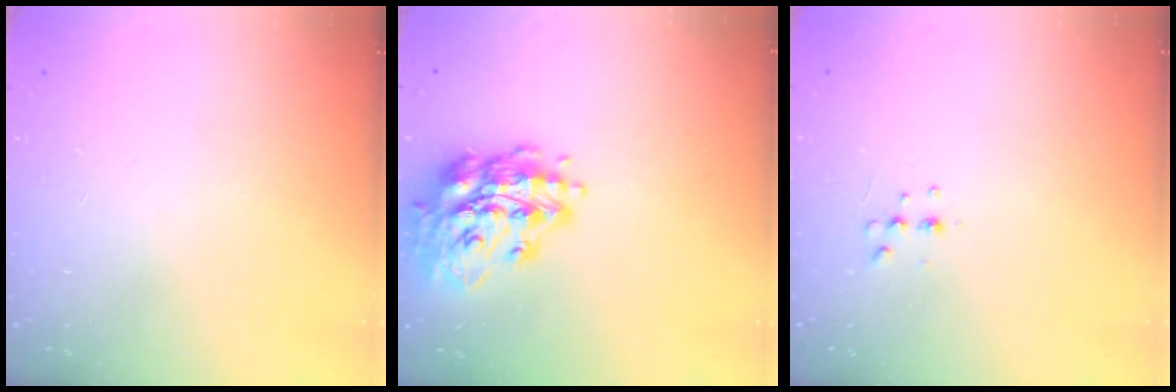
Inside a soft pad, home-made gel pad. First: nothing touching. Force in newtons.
{"total": 16.1, "press": 15.9, "slide": 2.1}
{"total": 4.1, "press": 3.9, "slide": 1.3}